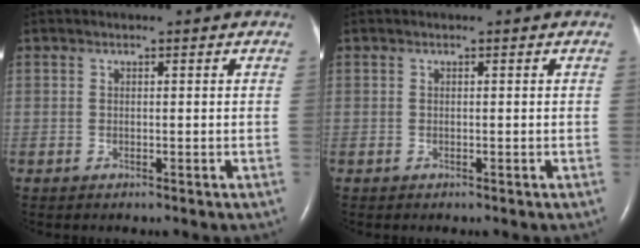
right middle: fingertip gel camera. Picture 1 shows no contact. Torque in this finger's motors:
{"motor_torque": [0.11, -0.06, 0.01, -0.01]}